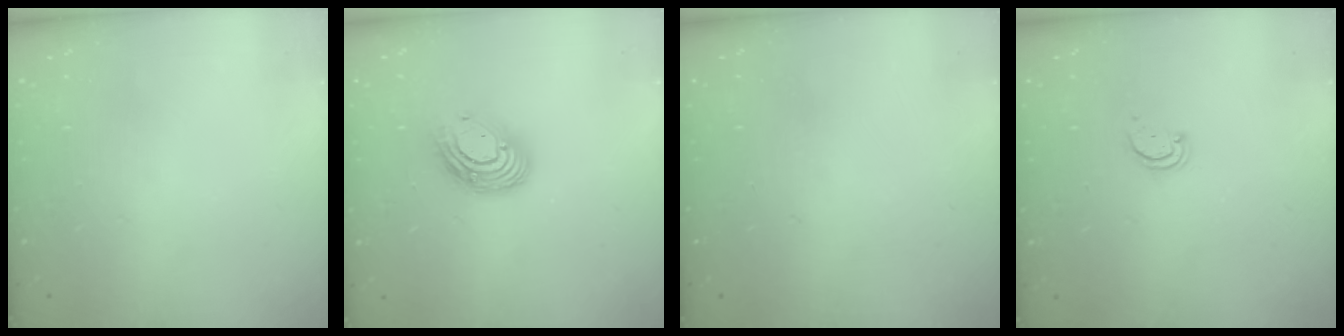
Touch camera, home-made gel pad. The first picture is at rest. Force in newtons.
{"total": 11.6, "press": 11.5, "slide": 1.1}
{"total": 0.0}
{"total": 2.2, "press": 2.1, "slide": 0.4}